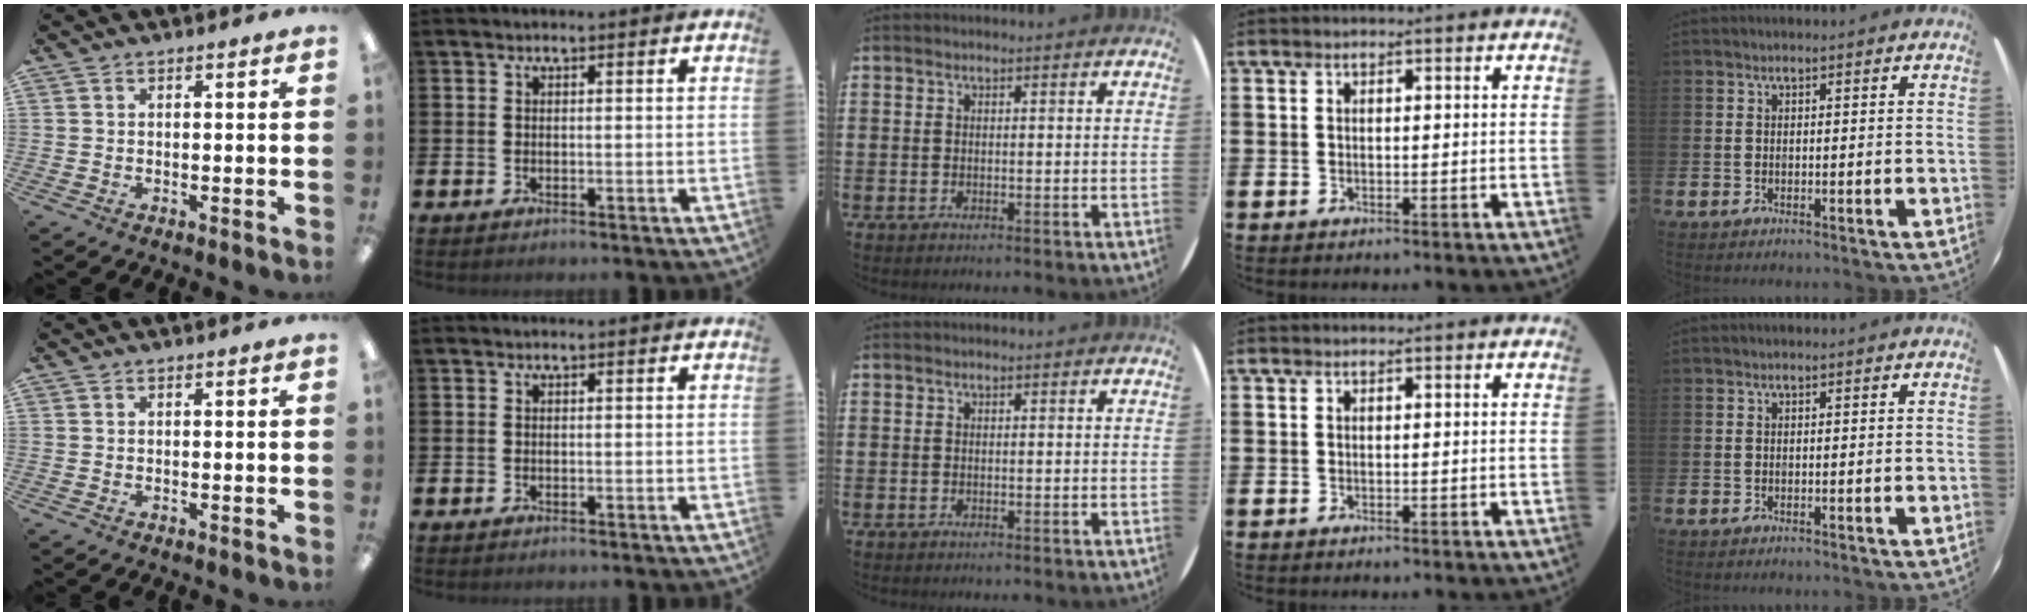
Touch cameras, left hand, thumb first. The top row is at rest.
{}